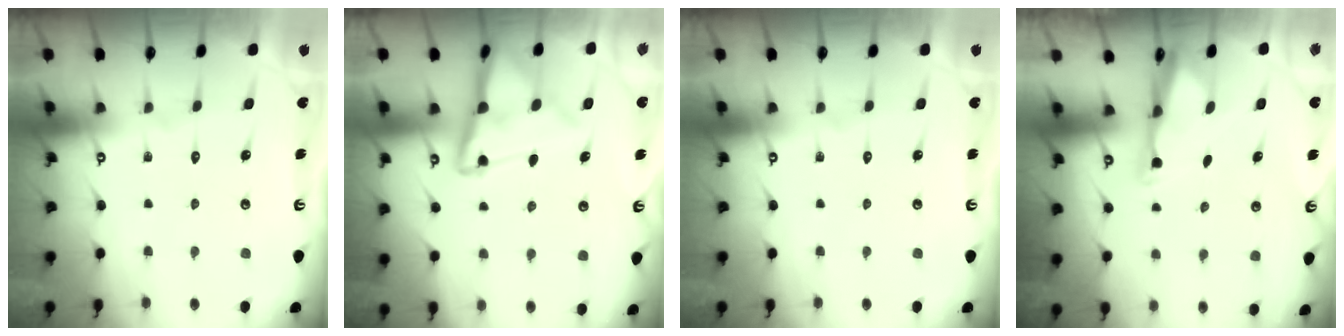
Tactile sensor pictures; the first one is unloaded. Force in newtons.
{"total": 11.3, "press": 11.2, "slide": 1.2}
{"total": 0.0}
{"total": 2.9, "press": 2.9, "slide": 0.6}